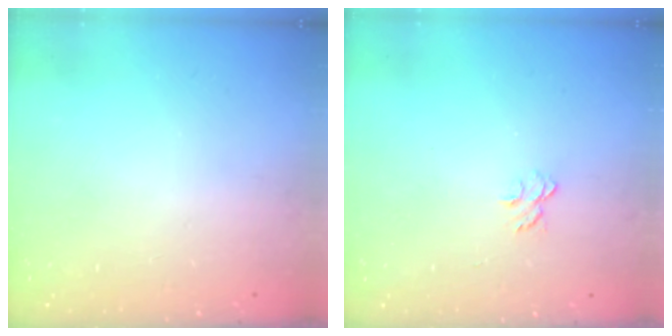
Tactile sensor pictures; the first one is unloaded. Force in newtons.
{"total": 6.5, "press": 6.5, "slide": 0.2}